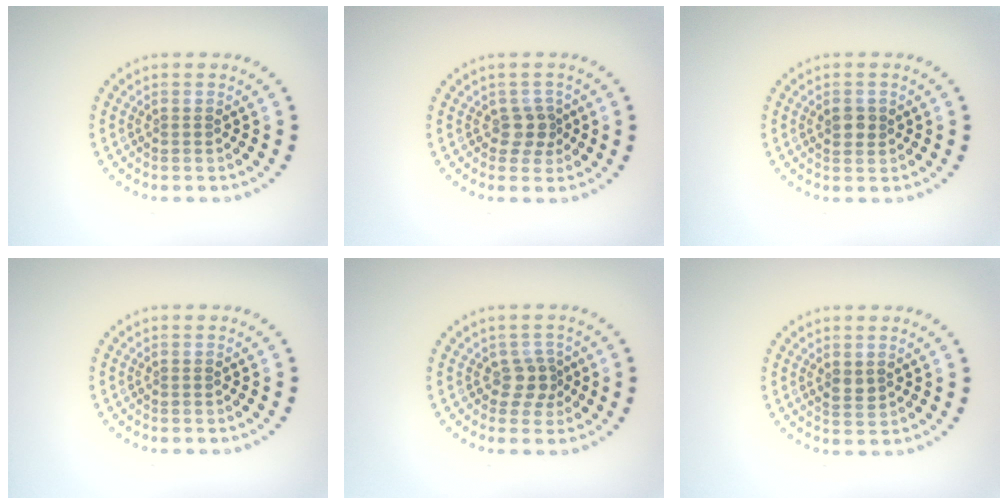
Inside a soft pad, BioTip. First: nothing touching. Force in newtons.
{"total": 1.9, "press": 1.5, "slide": 1.1}
{"total": 1.5, "press": 1.5, "slide": 0.4}
{"total": 0.0}
{"total": 2.1, "press": 1.6, "slide": 1.3}
{"total": 1.3, "press": 1.2, "slide": 0.3}